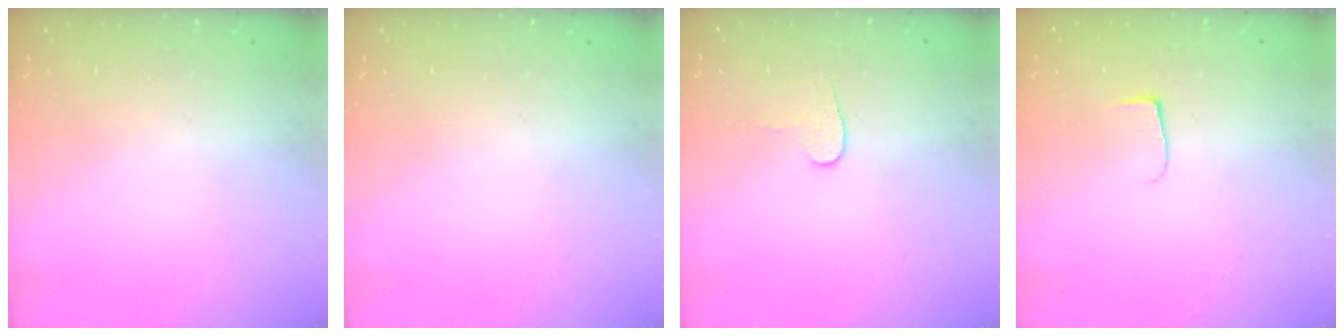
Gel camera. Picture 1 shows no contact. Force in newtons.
{"total": 0.0}
{"total": 5.3, "press": 5.3, "slide": 0.5}
{"total": 5.0, "press": 4.9, "slide": 0.6}